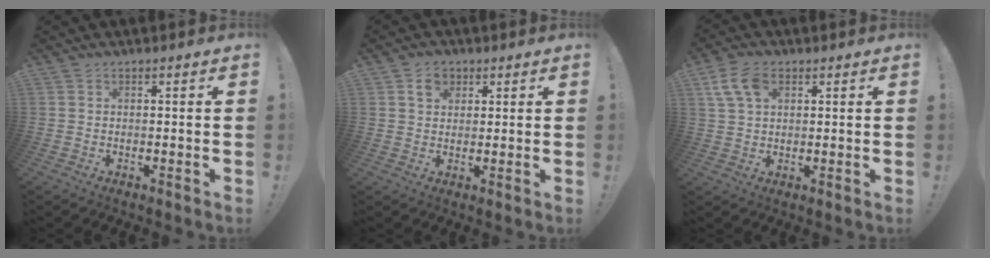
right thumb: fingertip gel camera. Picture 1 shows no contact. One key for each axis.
{"total": 4.7, "fx": 2.2, "fy": 3.7, "fz": 1.8, "tx": -0.016, "ty": -0.004, "tz": 0.039}
{"total": 8.4, "fx": 3.5, "fy": 5.3, "fz": 5.6, "tx": -0.103, "ty": 0.000, "tz": 0.069}